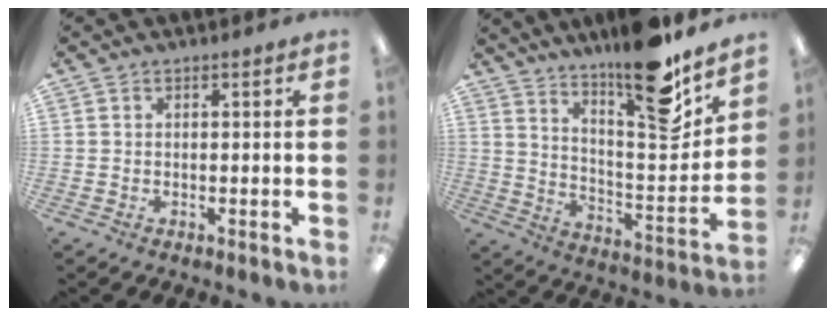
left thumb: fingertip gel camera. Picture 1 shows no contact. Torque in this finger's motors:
{"motor_torque": [2.18, 0.88, 1.44, -1.33, 0.11]}